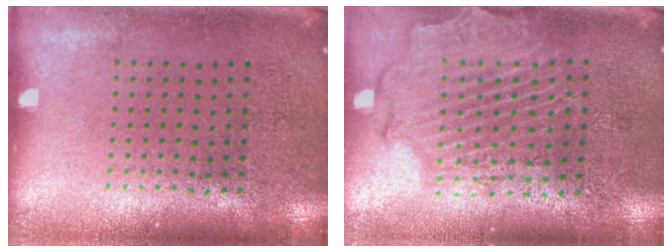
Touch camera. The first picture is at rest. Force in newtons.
{"total": 2.2, "press": 2.1, "slide": 0.5}